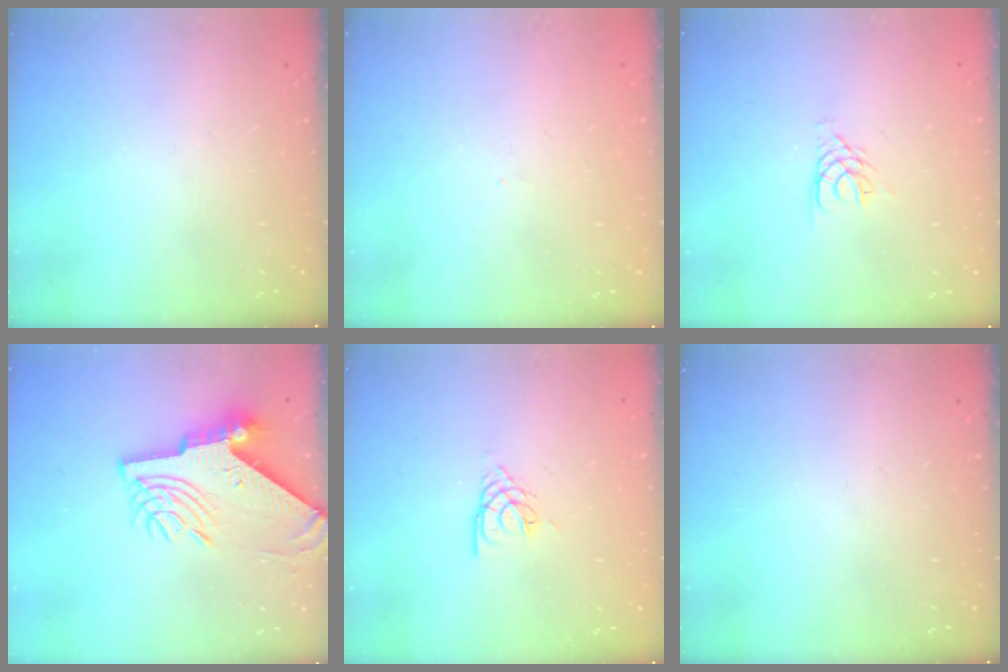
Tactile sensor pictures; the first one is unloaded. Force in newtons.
{"total": 0.9, "press": 0.8, "slide": 0.4}
{"total": 3.9, "press": 3.9, "slide": 0.5}
{"total": 11.5, "press": 11.4, "slide": 1.3}
{"total": 3.7, "press": 3.6, "slide": 0.6}
{"total": 0.0}